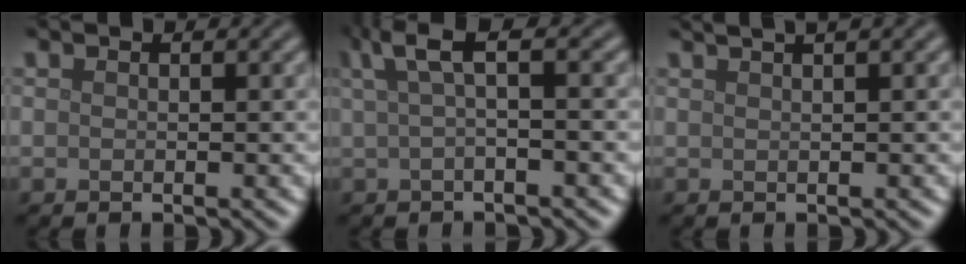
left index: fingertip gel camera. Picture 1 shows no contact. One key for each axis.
{"total": 3.5, "fx": 1.1, "fy": 0.8, "fz": 3.2, "tx": -0.052, "ty": 0.009, "tz": 0.018}
{"total": 4.2, "fx": 2.6, "fy": 1.6, "fz": 2.9, "tx": -0.012, "ty": 0.026, "tz": 0.007}